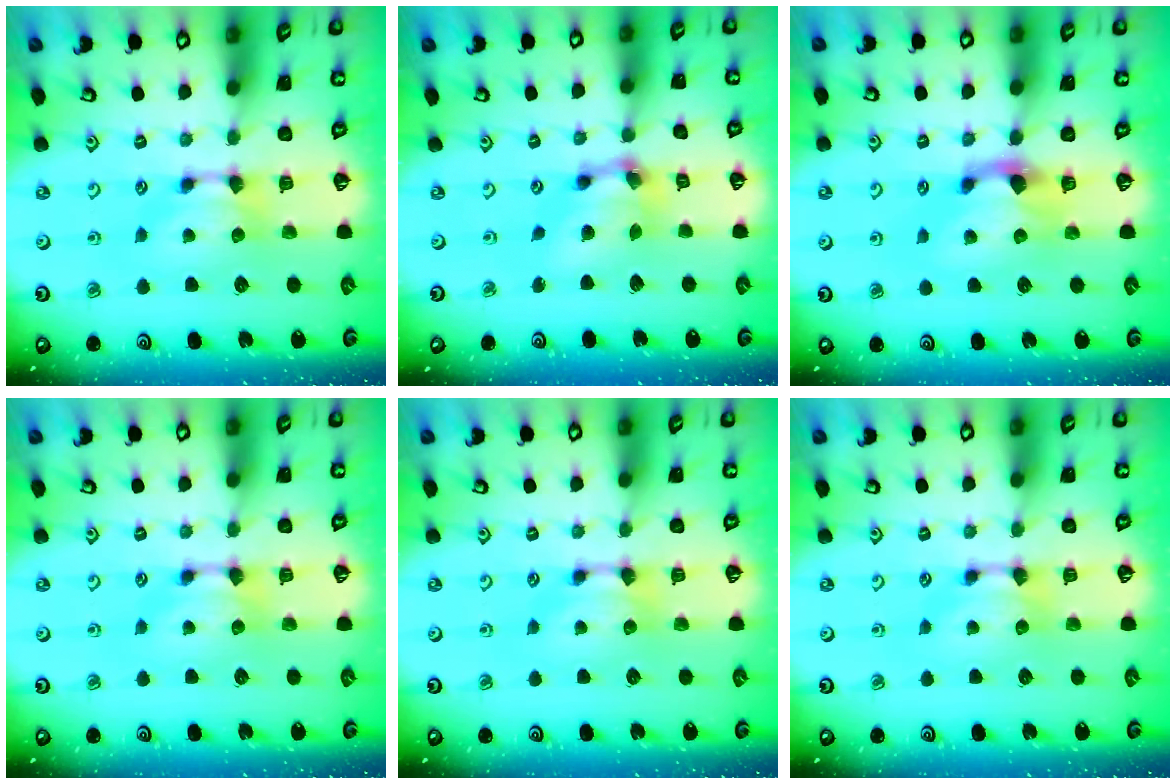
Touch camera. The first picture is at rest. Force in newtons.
{"total": 6.4, "press": 6.0, "slide": 2.3}
{"total": 2.0, "press": 1.5, "slide": 1.4}
{"total": 0.0}
{"total": 0.0}
{"total": 0.0}